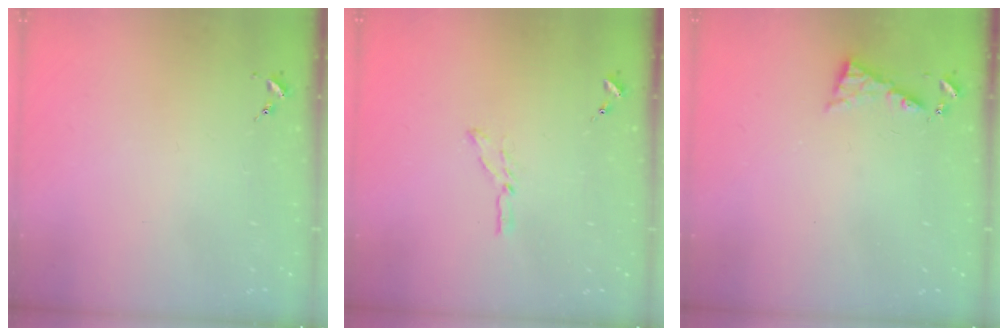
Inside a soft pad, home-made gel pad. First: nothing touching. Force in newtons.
{"total": 3.7, "press": 3.7, "slide": 0.4}
{"total": 6.4, "press": 6.4, "slide": 0.5}